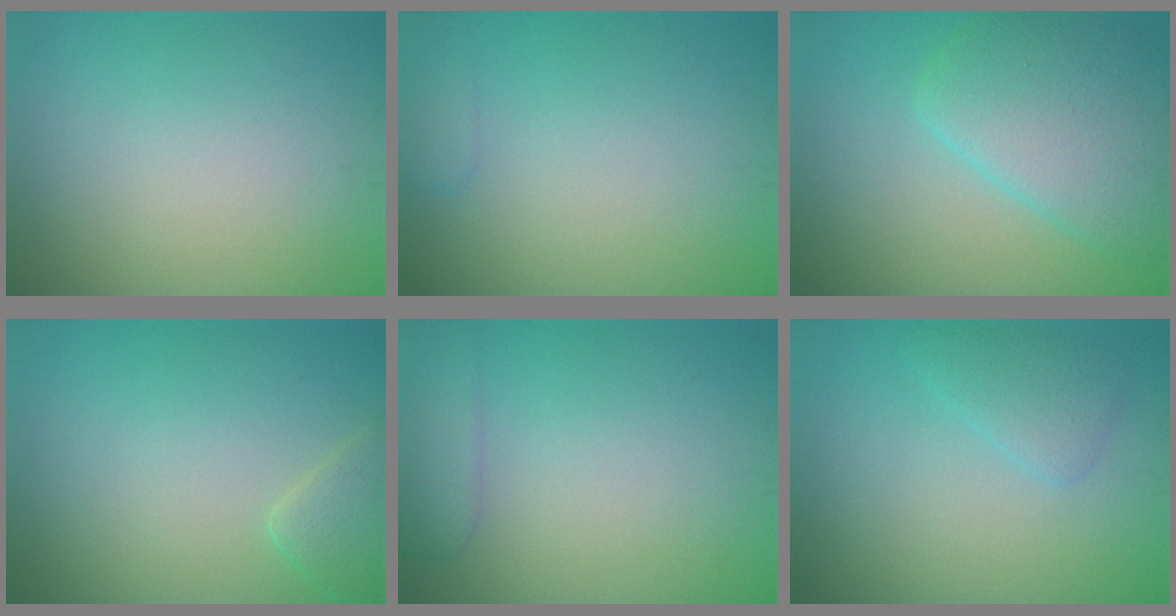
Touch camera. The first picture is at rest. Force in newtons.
{"total": 1.1, "press": 1.1, "slide": 0.1}
{"total": 6.2, "press": 6.2, "slide": 0.3}
{"total": 1.9, "press": 1.9, "slide": 0.1}
{"total": 2.8, "press": 2.8, "slide": 0.1}
{"total": 2.0, "press": 2.0, "slide": 0.2}